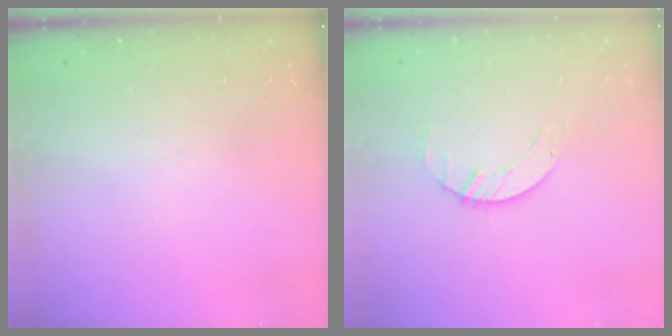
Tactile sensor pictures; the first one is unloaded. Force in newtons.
{"total": 1.4, "press": 1.4, "slide": 0.2}